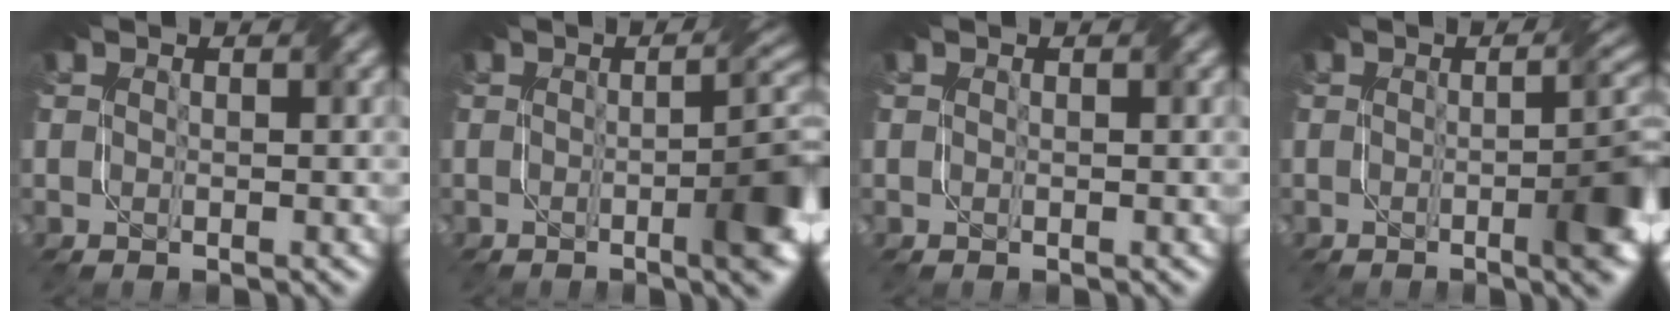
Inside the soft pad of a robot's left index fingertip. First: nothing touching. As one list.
[{"total": 8.7, "force": [-1.1, 2.3, 8.3], "torque": [-0.087, -0.004, -0.013]}, {"total": 0.0}, {"total": 7.8, "force": [-1.1, 2.2, 7.4], "torque": [-0.076, -0.006, -0.012]}]